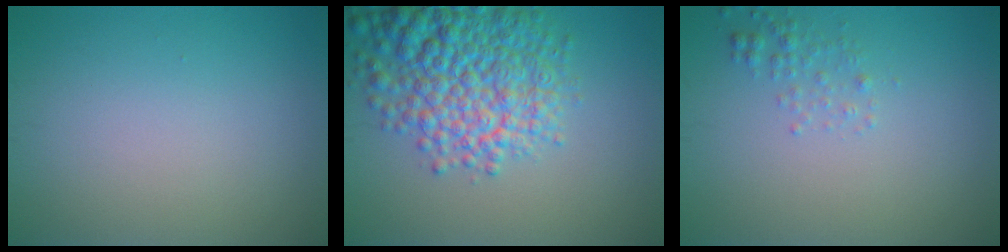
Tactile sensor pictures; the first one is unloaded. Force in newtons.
{"total": 8.6, "press": 8.6, "slide": 0.3}
{"total": 1.3, "press": 1.3, "slide": 0.1}